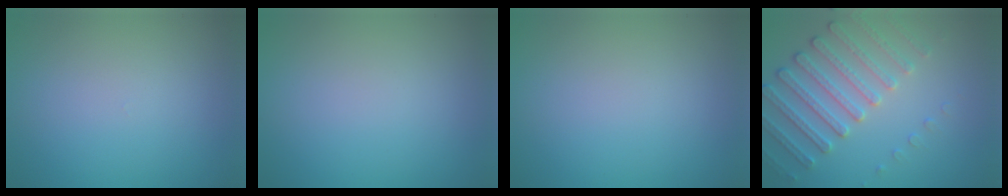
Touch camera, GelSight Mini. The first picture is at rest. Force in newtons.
{"total": 0.0}
{"total": 0.0}
{"total": 4.3, "press": 4.1, "slide": 1.3}